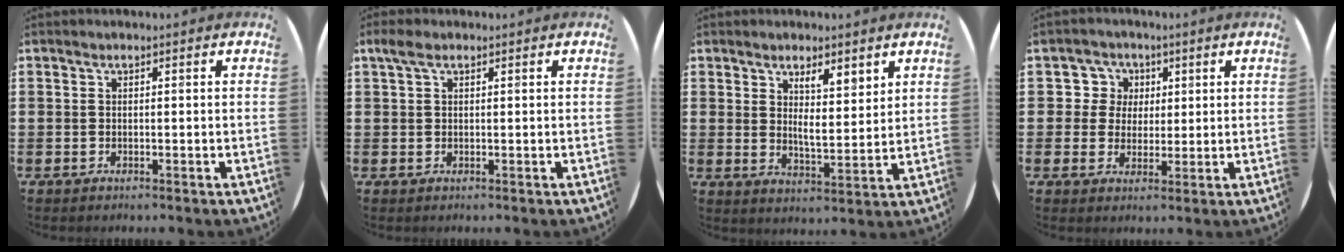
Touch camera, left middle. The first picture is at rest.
{"total": 1.7, "force": [0.8, 0.8, 1.2], "torque": [-0.026, 0.007, 0.014]}
{"total": 4.6, "force": [3.3, 1.4, 2.9], "torque": [-0.056, -0.009, 0.056]}
{"total": 4.2, "force": [1.6, 3.9, 0.1], "torque": [-0.007, 0.008, 0.025]}